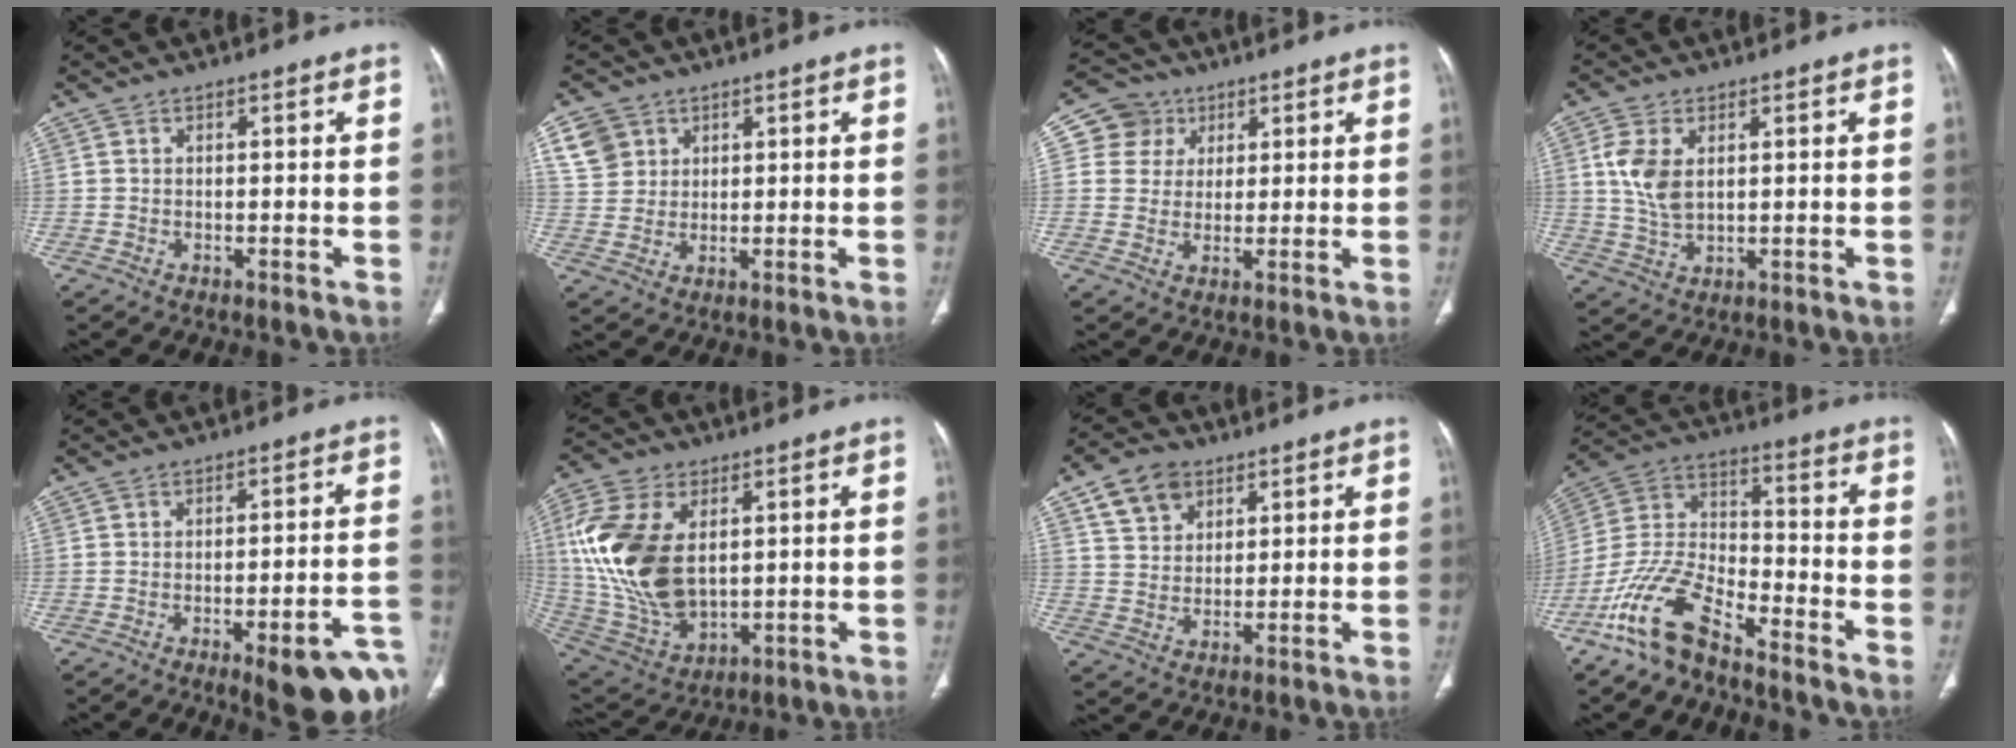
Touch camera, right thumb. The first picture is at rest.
{"total": 6.2, "force": [3.0, 5.2, 1.6], "torque": [-0.009, -0.006, 0.063]}
{"total": 6.8, "force": [2.5, 6.3, 0.8], "torque": [0.021, -0.003, 0.040]}
{"total": 7.1, "force": [1.8, 4.1, 5.5], "torque": [-0.111, -0.003, 0.041]}
{"total": 13.7, "force": [-7.2, 3.2, 11.2], "torque": [-0.080, 0.040, -0.083]}
{"total": 20.0, "force": [3.3, 12.2, 15.5], "torque": [-0.317, -0.015, 0.076]}
{"total": 7.9, "force": [4.3, 5.7, 3.5], "torque": [-0.040, -0.013, 0.081]}
{"total": 12.8, "force": [-9.6, 4.5, 7.2], "torque": [-0.147, 0.069, -0.195]}